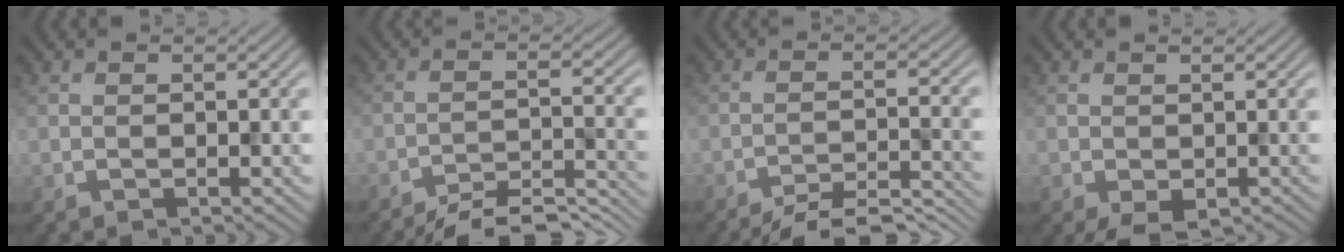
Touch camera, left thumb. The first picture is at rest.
{"total": 8.0, "force": [-7.1, 1.5, 3.5], "torque": [-0.065, 0.000, -0.104]}
{"total": 7.3, "force": [-6.4, 1.3, 3.4], "torque": [-0.064, 0.000, -0.094]}
{"total": 3.1, "force": [-1.6, 1.8, 2.0], "torque": [-0.043, -0.011, -0.027]}